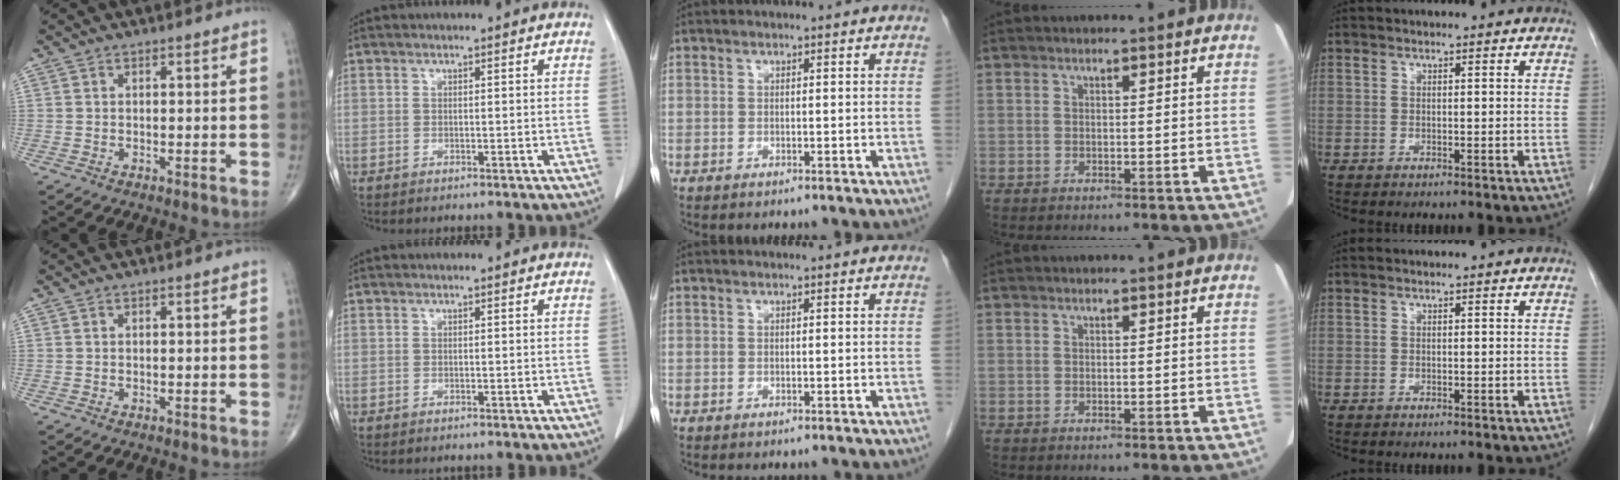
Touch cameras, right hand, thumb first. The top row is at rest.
{}